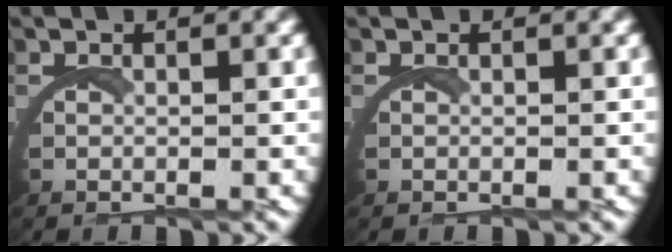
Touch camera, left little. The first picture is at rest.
{"total": 0.0}